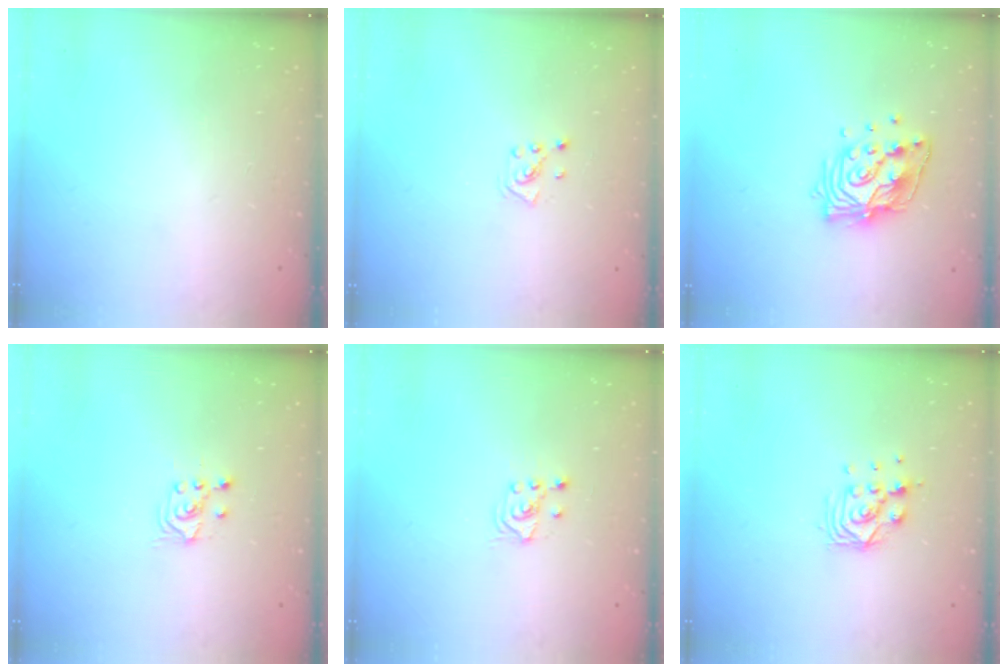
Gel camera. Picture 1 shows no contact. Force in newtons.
{"total": 2.2, "press": 2.2, "slide": 0.3}
{"total": 13.3, "press": 13.2, "slide": 1.5}
{"total": 2.5, "press": 2.4, "slide": 0.7}
{"total": 2.1, "press": 2.0, "slide": 0.8}
{"total": 7.8, "press": 7.8, "slide": 0.6}